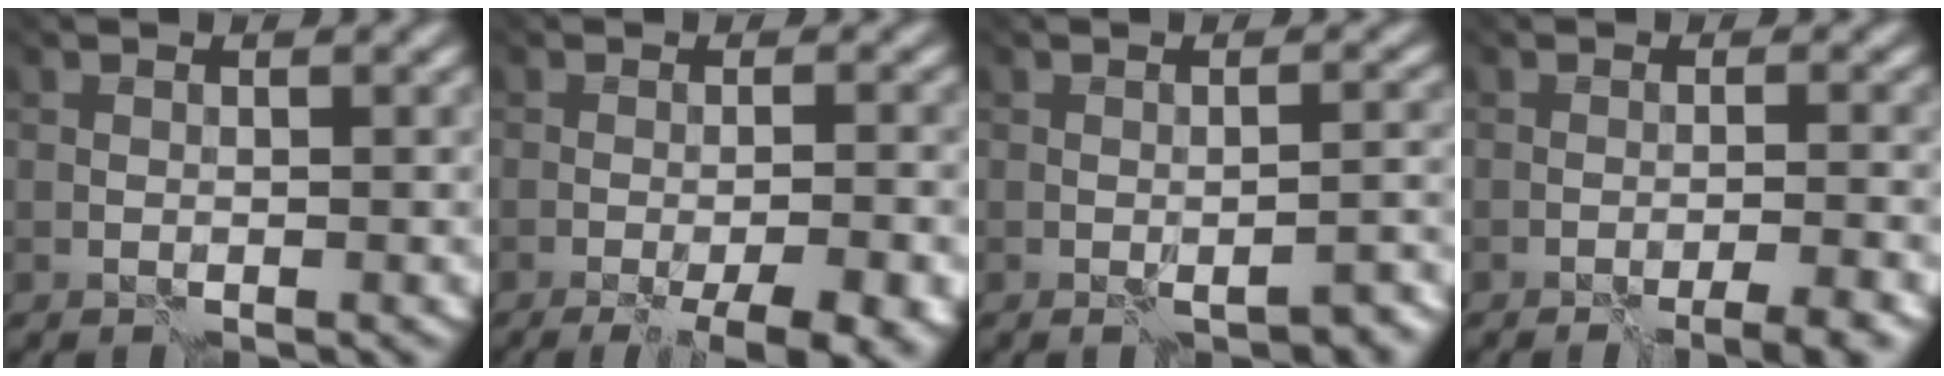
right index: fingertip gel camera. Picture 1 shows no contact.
{"total": 8.9, "force": [-4.2, 2.9, 7.3], "torque": [-0.055, 0.012, -0.041]}
{"total": 2.6, "force": [-2.3, -0.1, 1.1], "torque": [-0.008, 0.002, -0.018]}
{"total": 4.2, "force": [-3.2, 0.5, 2.7], "torque": [-0.015, 0.015, -0.038]}